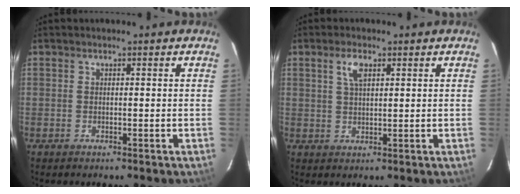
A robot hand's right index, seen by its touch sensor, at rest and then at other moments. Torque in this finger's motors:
{"motor_torque": [0.05, -0.02, 0.21, 0.06]}